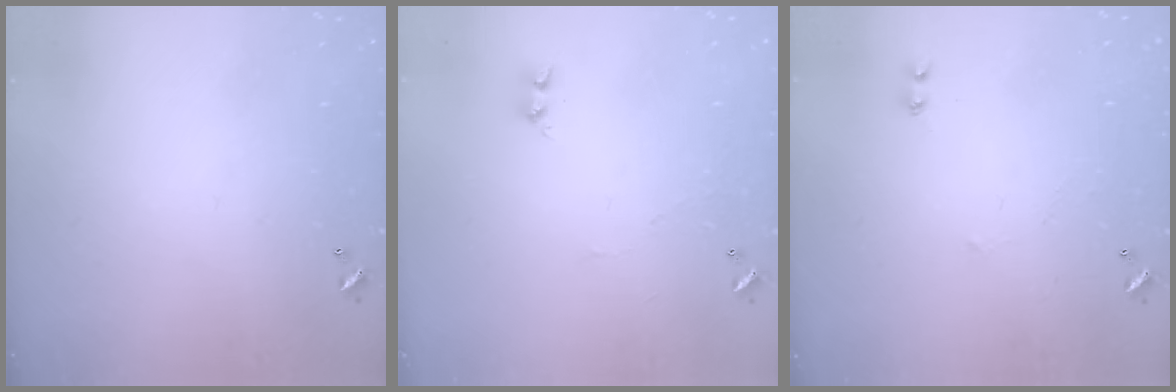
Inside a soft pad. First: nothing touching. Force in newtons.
{"total": 4.2, "press": 4.2, "slide": 0.5}
{"total": 2.9, "press": 2.9, "slide": 0.4}